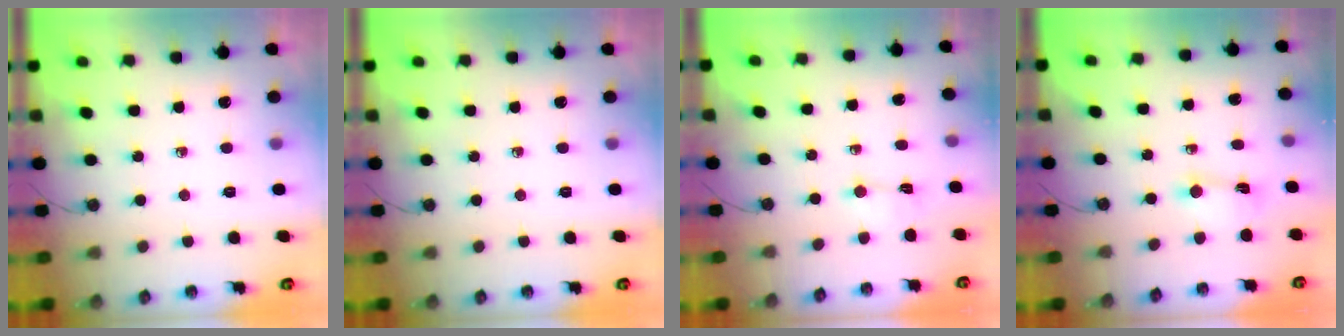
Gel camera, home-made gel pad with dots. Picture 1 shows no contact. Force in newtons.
{"total": 0.0}
{"total": 1.2, "press": 1.0, "slide": 0.6}
{"total": 2.0, "press": 2.0, "slide": 0.1}